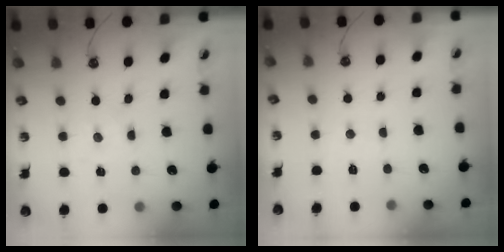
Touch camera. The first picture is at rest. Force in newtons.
{"total": 4.2, "press": 4.2, "slide": 0.5}